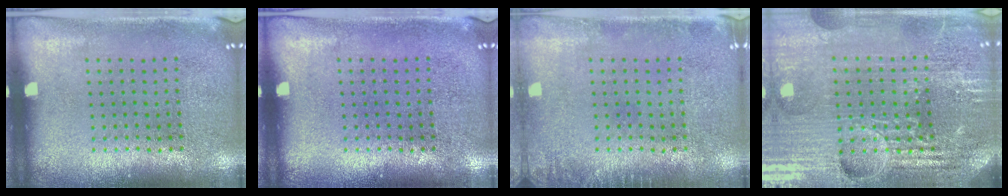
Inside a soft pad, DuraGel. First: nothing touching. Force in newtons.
{"total": 0.0}
{"total": 1.1, "press": 1.1, "slide": 0.2}
{"total": 5.8, "press": 5.2, "slide": 2.6}